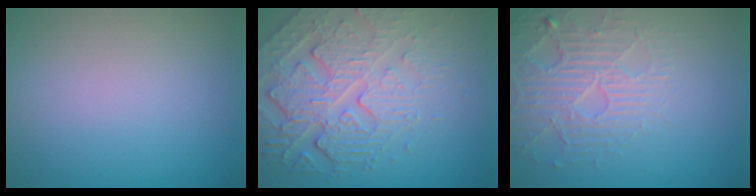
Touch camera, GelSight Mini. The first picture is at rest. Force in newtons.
{"total": 5.8, "press": 5.0, "slide": 2.9}
{"total": 5.0, "press": 3.4, "slide": 3.6}